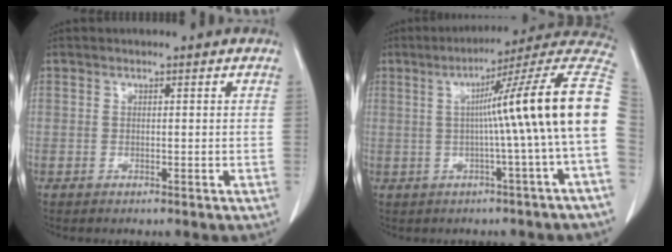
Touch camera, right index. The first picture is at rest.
{"total": 16.5, "force": [0.3, -2.0, 16.4], "torque": [-0.205, 0.030, -0.005]}